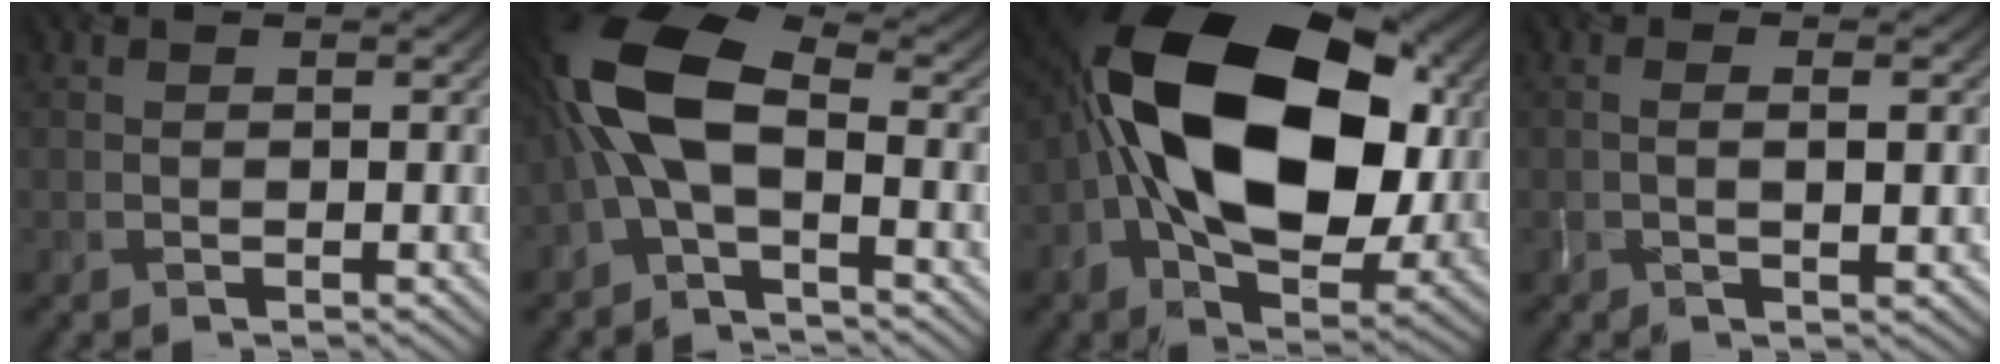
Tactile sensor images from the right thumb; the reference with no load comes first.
{"total": 10.6, "force": [-1.2, 4.9, 9.3], "torque": [-0.209, 0.021, -0.043]}
{"total": 21.1, "force": [2.2, 13.2, 16.4], "torque": [-0.326, -0.009, 0.037]}
{"total": 2.5, "force": [-0.1, 0.5, 2.4], "torque": [-0.041, 0.003, -0.002]}